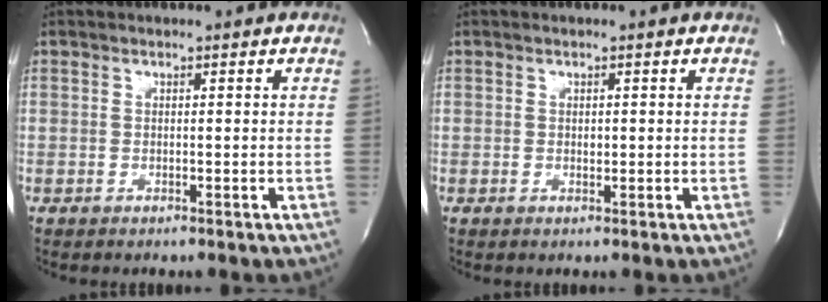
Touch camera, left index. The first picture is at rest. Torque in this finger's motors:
{"motor_torque": [0.03, 0.00, -0.01, -0.01]}